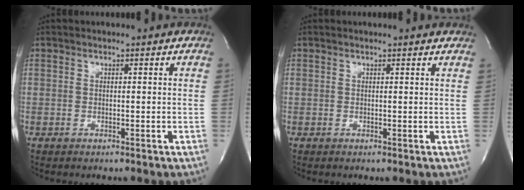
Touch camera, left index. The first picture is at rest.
{"total": 3.0, "force": [2.9, 0.2, 0.7], "torque": [-0.016, 0.007, 0.024]}